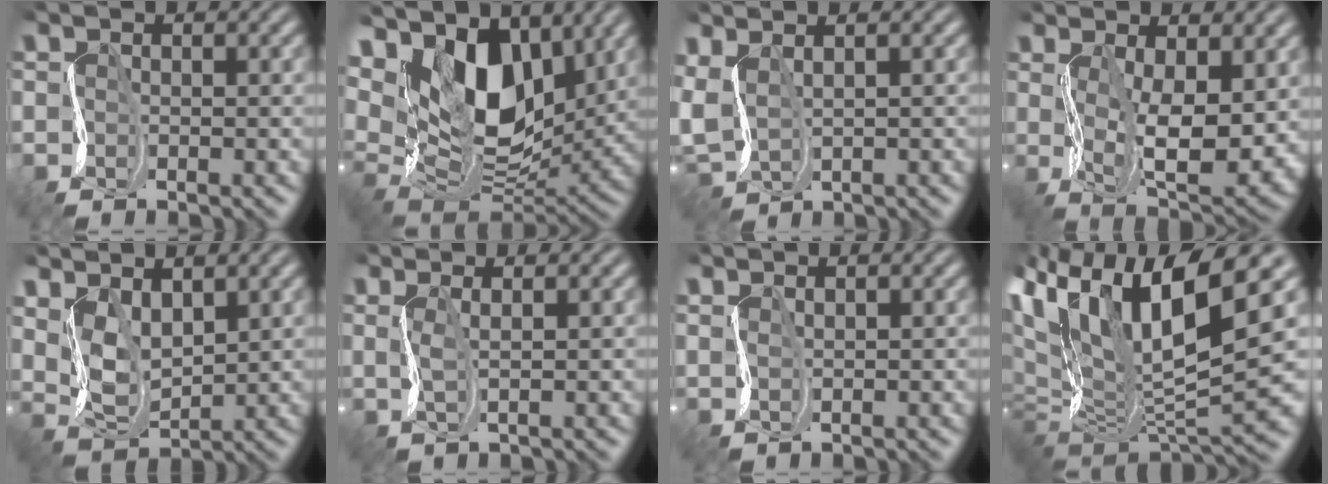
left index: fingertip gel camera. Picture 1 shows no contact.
{"total": 12.4, "force": [6.8, 6.9, 7.7], "torque": [-0.139, 0.009, 0.115]}
{"total": 4.1, "force": [2.5, 2.2, 2.4], "torque": [-0.076, 0.022, 0.054]}
{"total": 8.9, "force": [0.8, 3.7, 8.0], "torque": [-0.139, -0.010, 0.022]}
{"total": 4.2, "force": [3.0, 2.1, 2.2], "torque": [-0.060, -0.001, 0.063]}
{"total": 1.5, "force": [1.3, 0.2, 0.8], "torque": [-0.015, 0.007, 0.025]}
{"total": 1.4, "force": [1.4, 0.1, -0.1], "torque": [0.002, 0.005, 0.033]}
{"total": 13.4, "force": [4.9, 5.6, 11.1], "torque": [-0.207, 0.014, 0.087]}